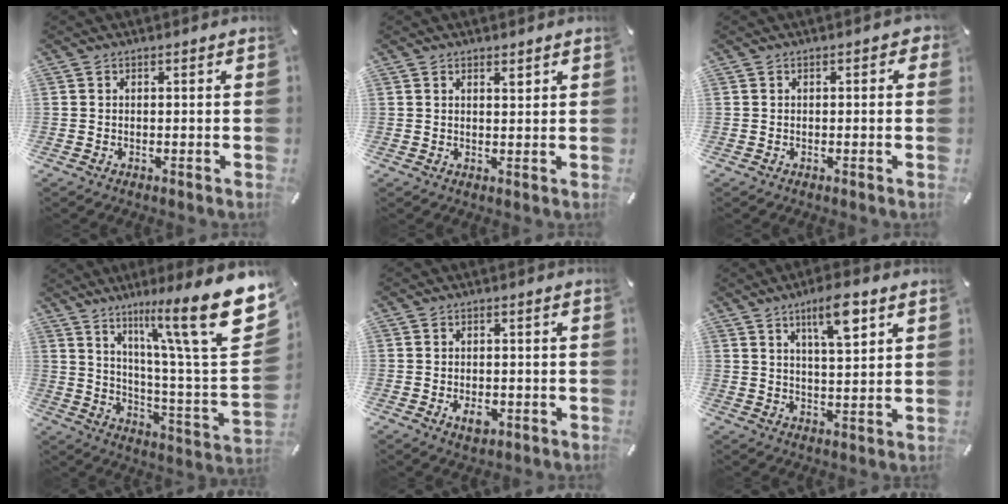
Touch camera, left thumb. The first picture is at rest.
{"total": 1.3, "force": [1.2, 0.4, 0.4], "torque": [0.000, -0.004, 0.020]}
{"total": 0.9, "force": [-0.1, 0.6, 0.6], "torque": [-0.003, 0.000, -0.005]}
{"total": 22.5, "force": [12.7, 3.6, 18.2], "torque": [-0.277, -0.093, 0.192]}
{"total": 3.2, "force": [-1.0, 2.0, 2.3], "torque": [-0.054, -0.001, -0.019]}
{"total": 9.1, "force": [5.5, 2.3, 6.8], "torque": [-0.104, -0.022, 0.087]}